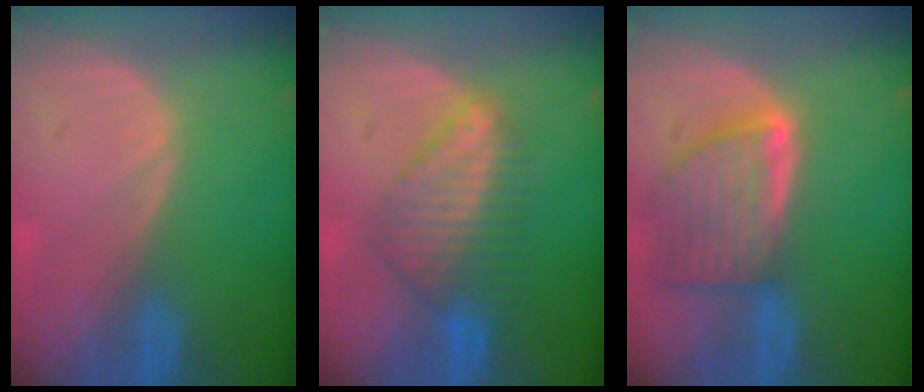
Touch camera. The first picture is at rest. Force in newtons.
{"total": 6.7, "press": 6.6, "slide": 1.3}
{"total": 8.1, "press": 7.3, "slide": 3.5}